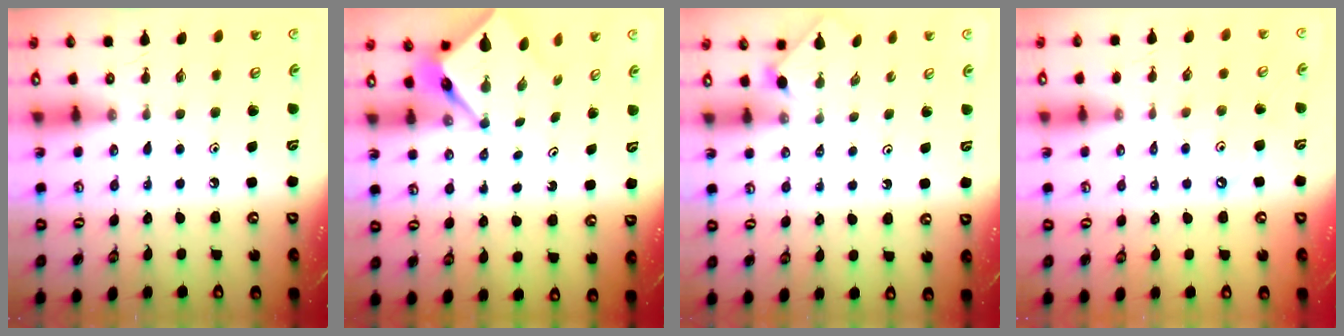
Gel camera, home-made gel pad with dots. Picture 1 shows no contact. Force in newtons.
{"total": 5.0, "press": 5.0, "slide": 0.2}
{"total": 1.7, "press": 1.7, "slide": 0.4}
{"total": 2.8, "press": 2.8, "slide": 0.5}